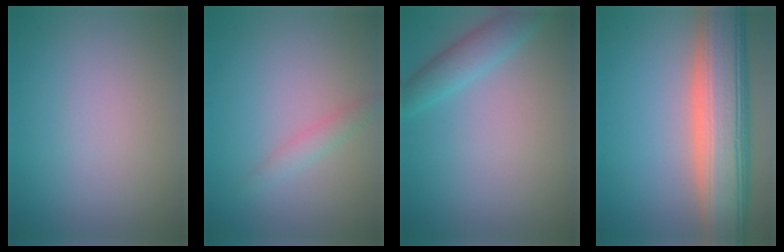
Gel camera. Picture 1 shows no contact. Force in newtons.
{"total": 1.4, "press": 1.4, "slide": 0.1}
{"total": 2.6, "press": 2.6, "slide": 0.1}
{"total": 10.3, "press": 10.2, "slide": 1.2}